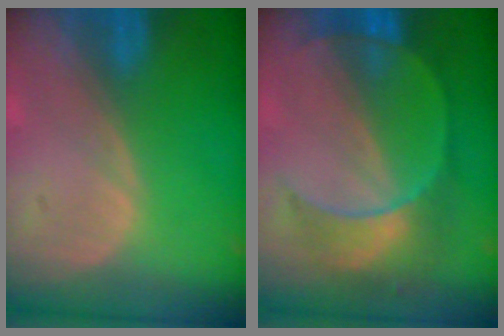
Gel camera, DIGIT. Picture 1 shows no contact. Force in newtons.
{"total": 7.3, "press": 7.2, "slide": 0.9}